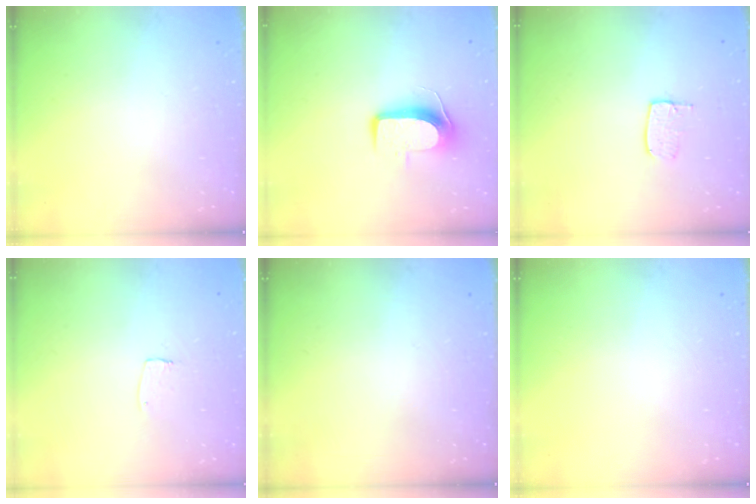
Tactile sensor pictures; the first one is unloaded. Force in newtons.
{"total": 8.9, "press": 8.9, "slide": 0.3}
{"total": 5.5, "press": 5.5, "slide": 0.4}
{"total": 2.6, "press": 2.6, "slide": 0.1}
{"total": 0.0}
{"total": 0.0}